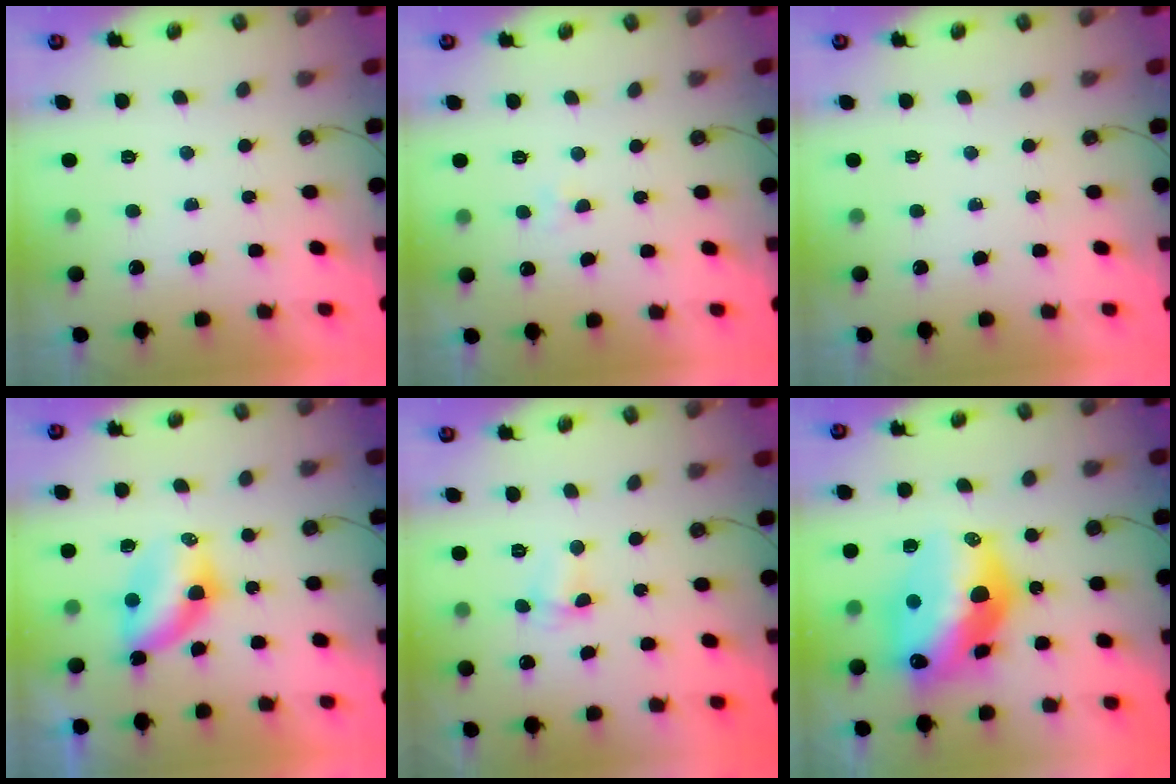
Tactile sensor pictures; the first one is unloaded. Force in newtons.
{"total": 1.9, "press": 1.8, "slide": 0.4}
{"total": 0.0}
{"total": 6.3, "press": 6.3, "slide": 0.3}
{"total": 3.3, "press": 3.3, "slide": 0.5}
{"total": 20.1, "press": 20.0, "slide": 1.9}